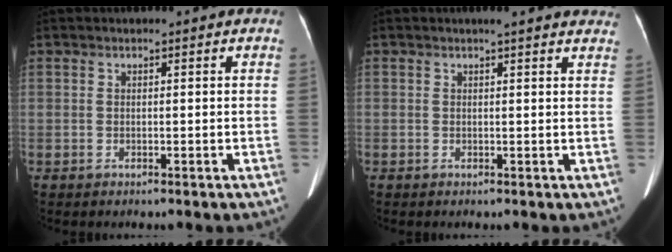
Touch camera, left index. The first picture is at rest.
{"total": 8.5, "force": [7.6, 2.5, 2.8], "torque": [-0.014, 0.015, 0.066]}